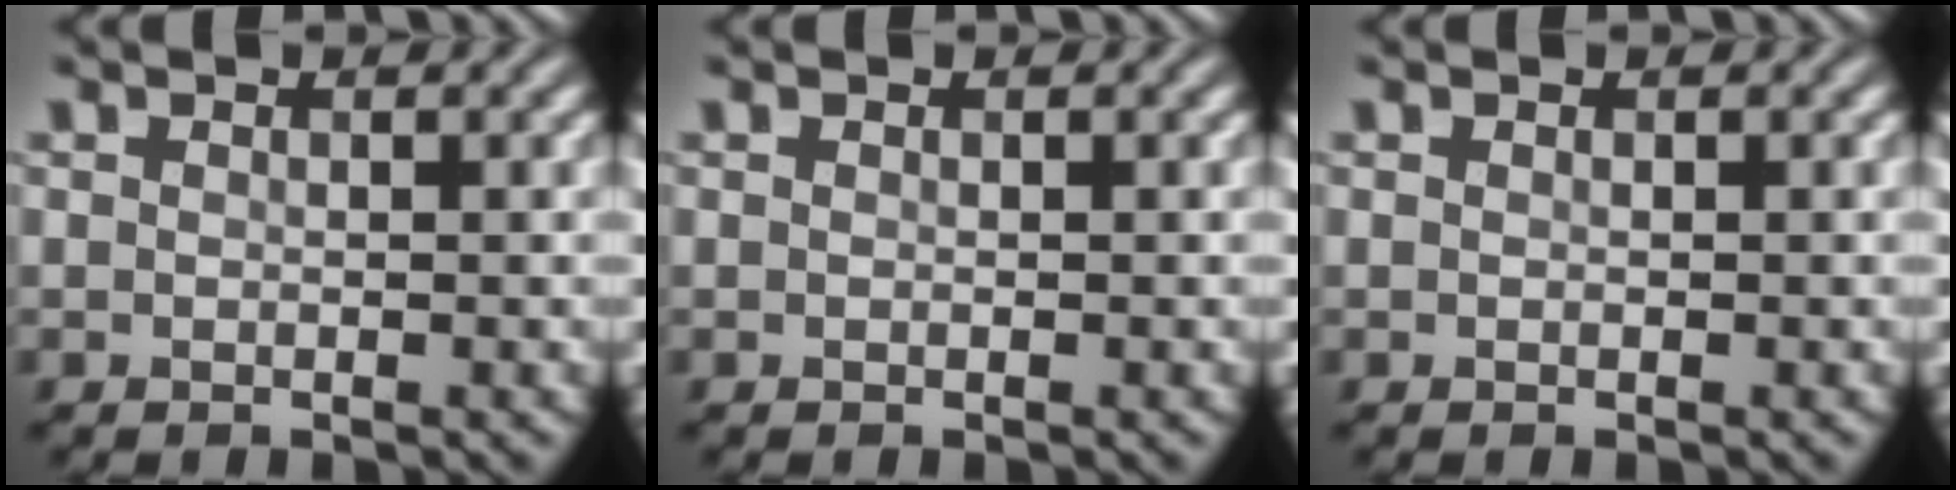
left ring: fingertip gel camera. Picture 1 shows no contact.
{"total": 0.0}
{"total": 0.0}